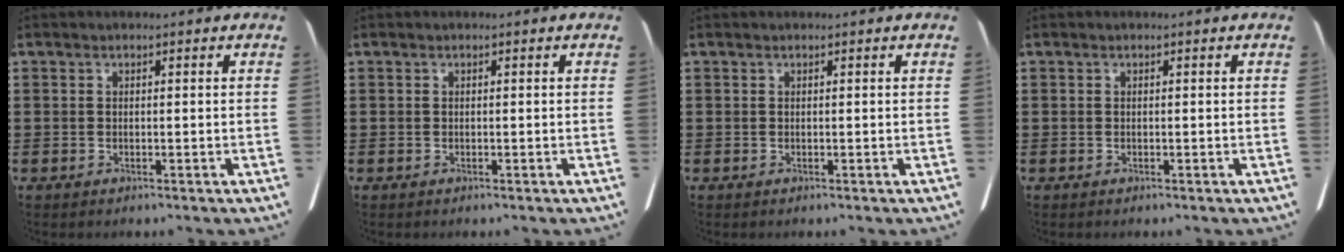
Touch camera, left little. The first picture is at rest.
{"total": 0.0}
{"total": 0.0}
{"total": 0.0}